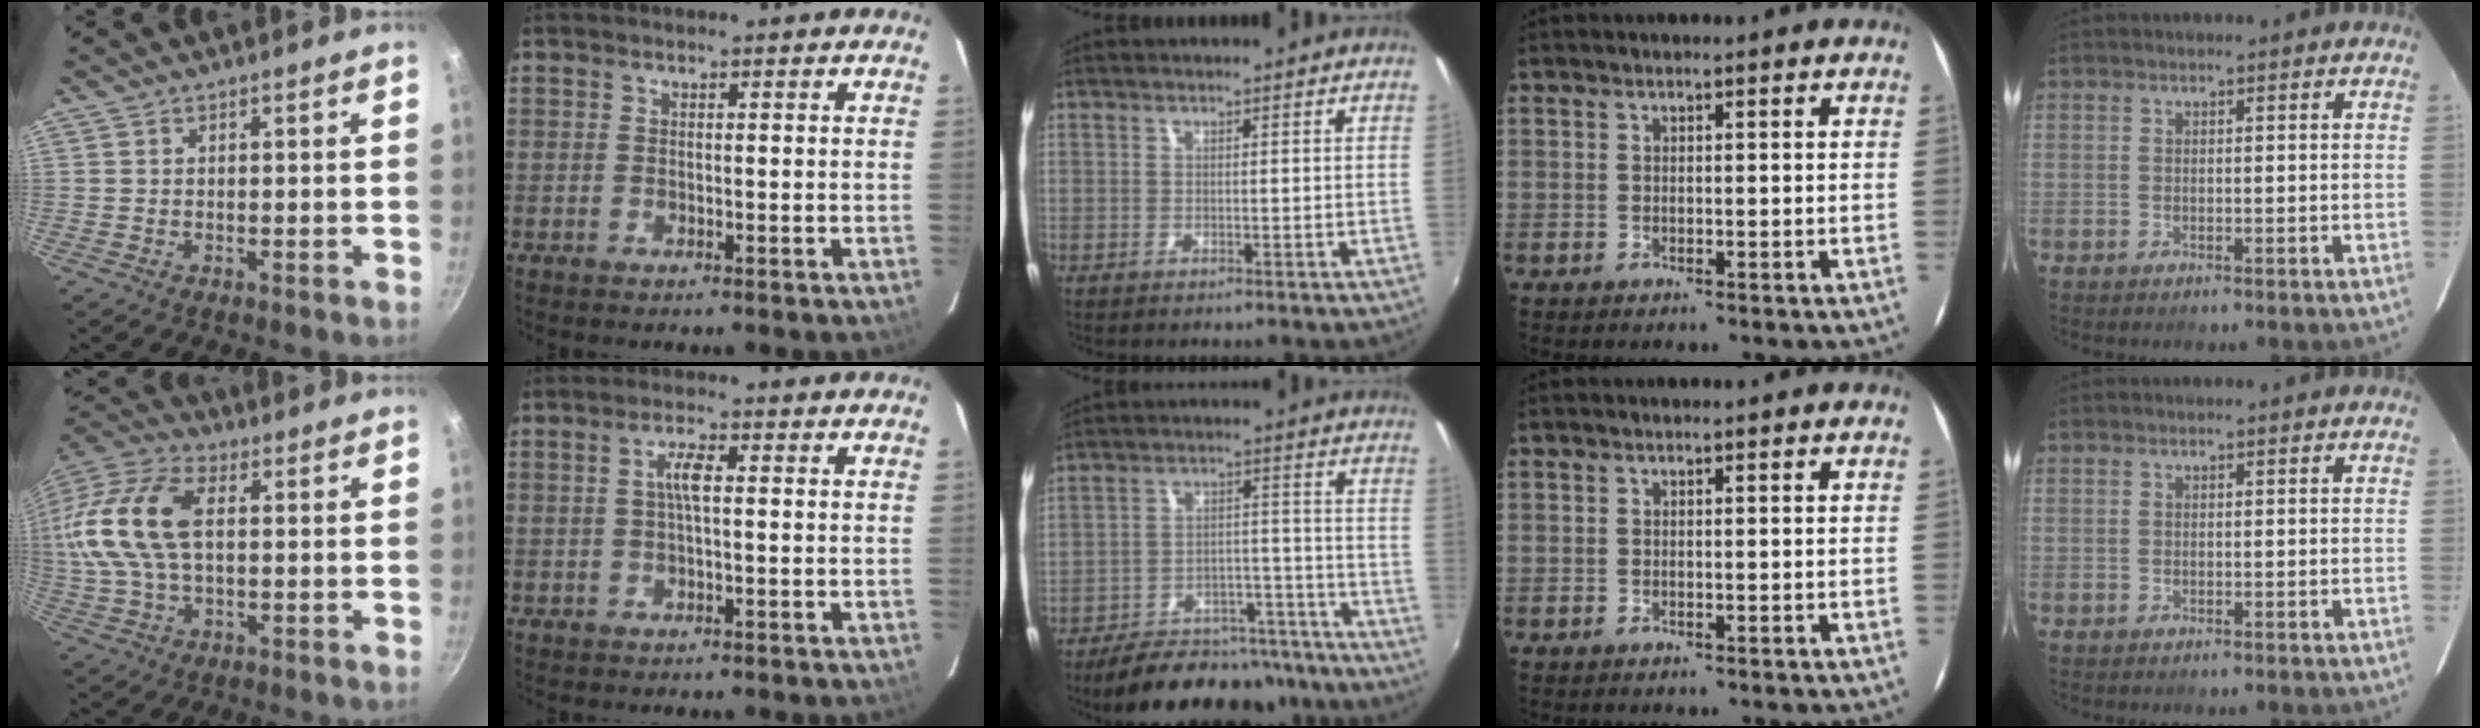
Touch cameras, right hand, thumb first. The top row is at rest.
{"thumb": {"total": 18.7, "force": [2.0, 10.8, 15.1], "torque": [-0.312, 0.030, 0.024]}, "index": {"total": 3.1, "force": [0.2, 0.7, 3.0], "torque": [-0.060, 0.006, 0.005]}, "middle": {"total": 20.1, "force": [-17.3, 7.3, 7.0], "torque": [-0.129, 0.030, -0.219]}}